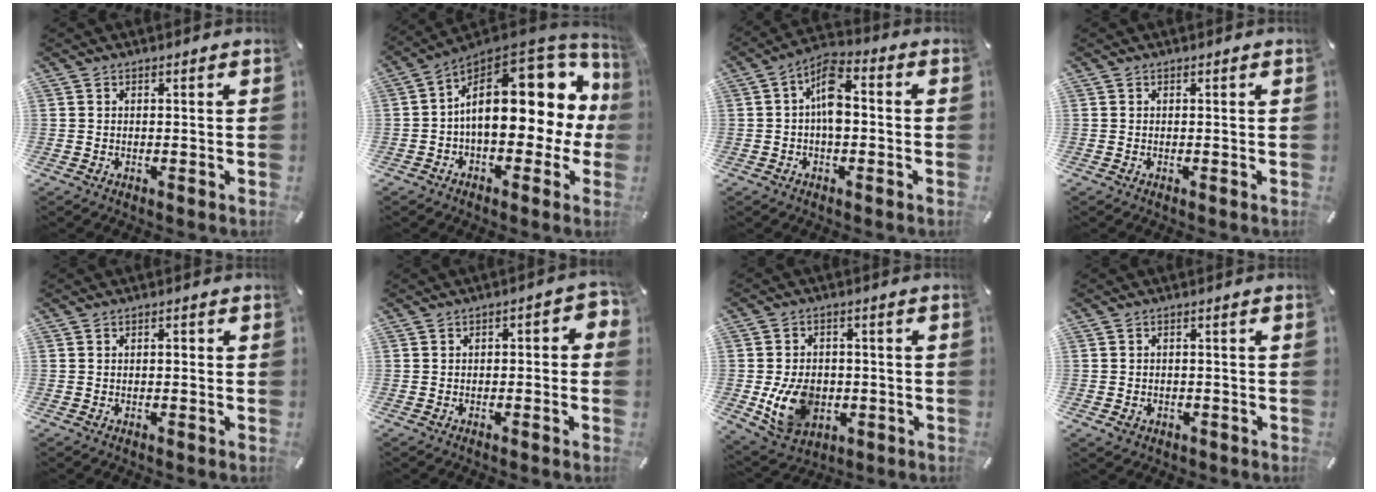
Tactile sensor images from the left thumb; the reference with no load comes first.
{"total": 21.6, "force": [4.4, 12.1, 17.3], "torque": [-0.257, -0.039, 0.081]}
{"total": 7.9, "force": [-0.8, 4.3, 6.6], "torque": [-0.122, 0.010, -0.015]}
{"total": 0.0}
{"total": 1.0, "force": [0.0, 0.5, 0.8], "torque": [-0.015, 0.005, -0.003]}
{"total": 3.1, "force": [-1.4, 1.7, 2.2], "torque": [-0.039, 0.017, -0.028]}
{"total": 11.4, "force": [-2.2, 8.9, 6.7], "torque": [-0.133, 0.007, -0.038]}
{"total": 2.4, "force": [-1.1, 2.0, 0.9], "torque": [-0.015, 0.006, -0.021]}